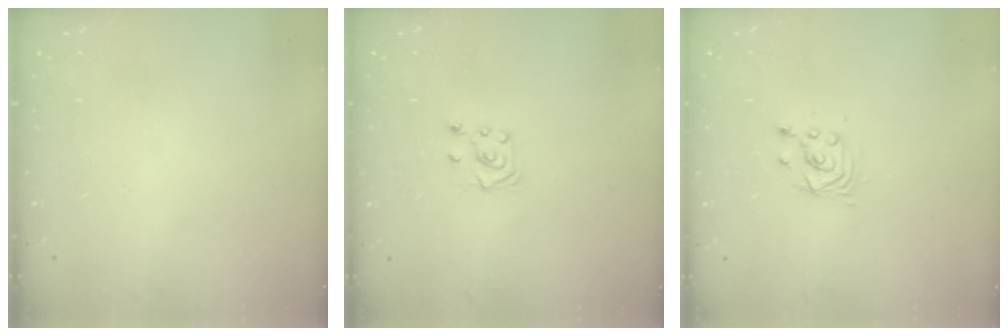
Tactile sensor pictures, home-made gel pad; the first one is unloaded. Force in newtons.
{"total": 5.1, "press": 5.1, "slide": 0.5}
{"total": 2.6, "press": 2.6, "slide": 0.1}